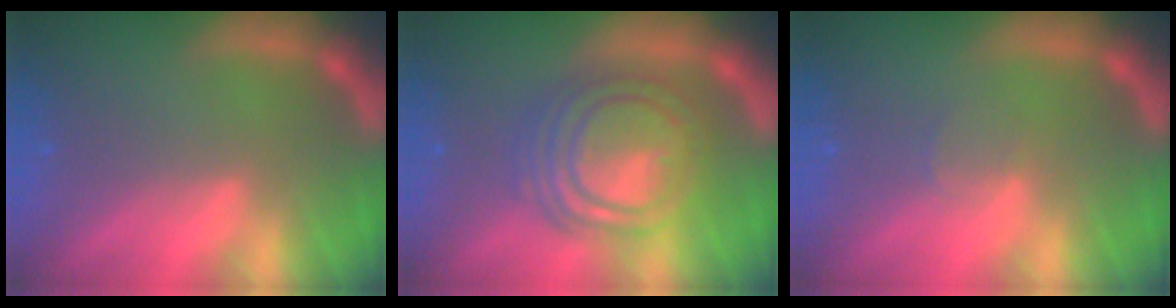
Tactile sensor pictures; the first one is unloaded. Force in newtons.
{"total": 9.5}
{"total": 1.0}